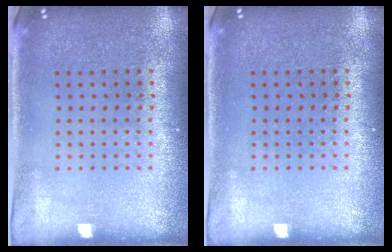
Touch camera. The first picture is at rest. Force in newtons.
{"total": 0.0}